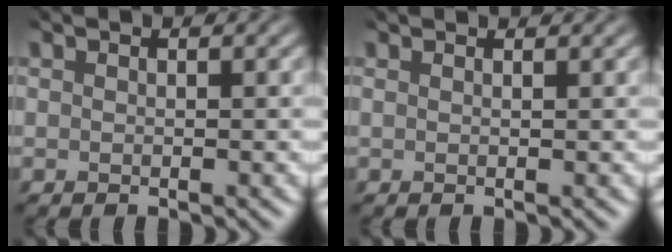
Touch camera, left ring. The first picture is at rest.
{"total": 1.0, "force": [0.8, 0.4, 0.5], "torque": [0.003, 0.010, 0.000]}